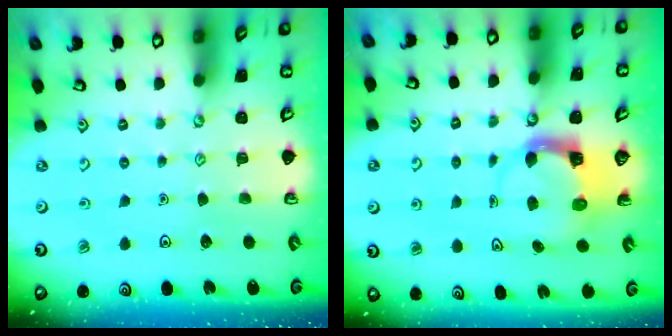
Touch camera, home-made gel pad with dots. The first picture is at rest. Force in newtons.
{"total": 3.7, "press": 3.7, "slide": 0.5}